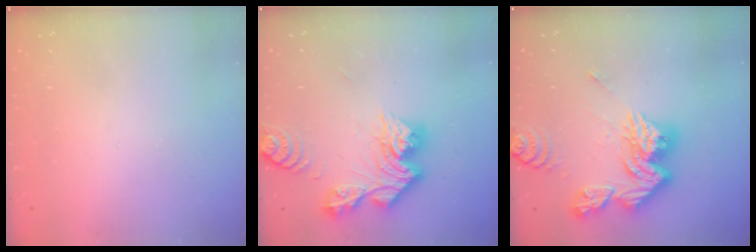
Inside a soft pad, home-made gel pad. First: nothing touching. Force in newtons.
{"total": 14.3, "press": 14.2, "slide": 1.5}
{"total": 18.2, "press": 18.1, "slide": 1.9}